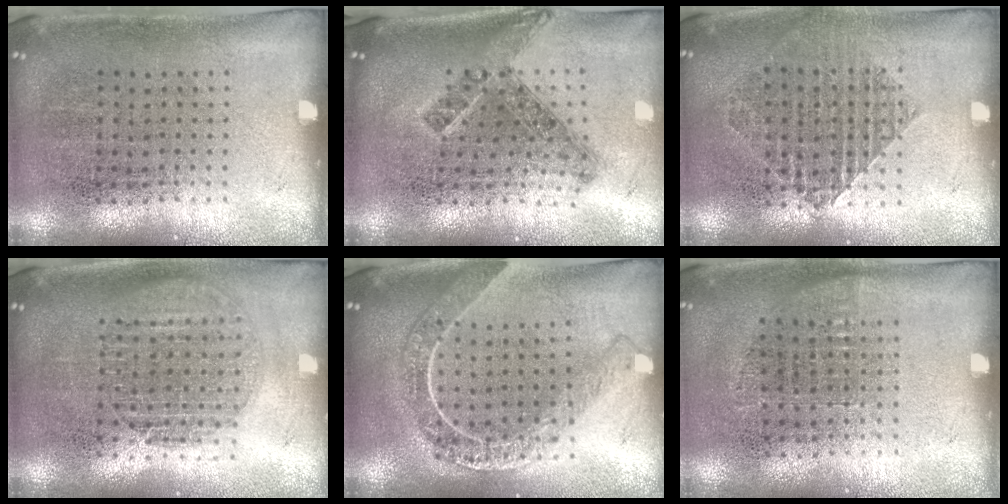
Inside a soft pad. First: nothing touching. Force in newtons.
{"total": 1.2, "press": 1.0, "slide": 0.8}
{"total": 1.3, "press": 1.2, "slide": 0.4}
{"total": 1.6, "press": 1.4, "slide": 0.8}
{"total": 2.1, "press": 1.9, "slide": 1.0}
{"total": 0.6, "press": 0.5, "slide": 0.3}